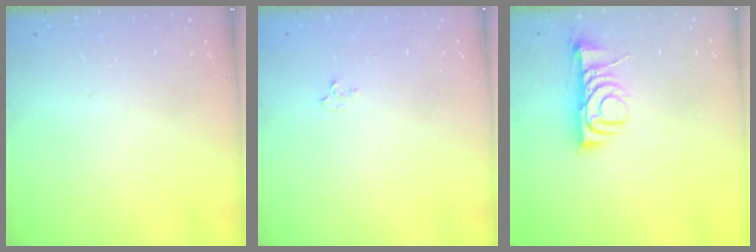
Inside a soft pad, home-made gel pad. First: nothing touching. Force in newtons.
{"total": 2.9, "press": 2.8, "slide": 0.4}
{"total": 8.3, "press": 8.2, "slide": 0.9}